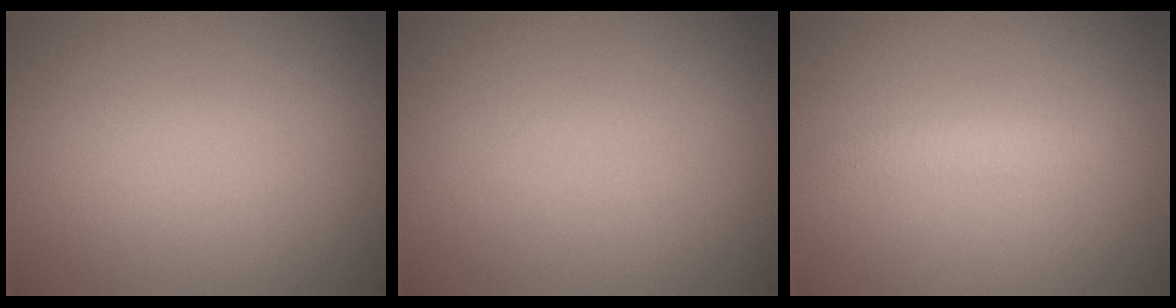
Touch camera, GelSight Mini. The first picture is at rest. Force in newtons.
{"total": 0.0}
{"total": 1.3, "press": 1.3, "slide": 0.0}